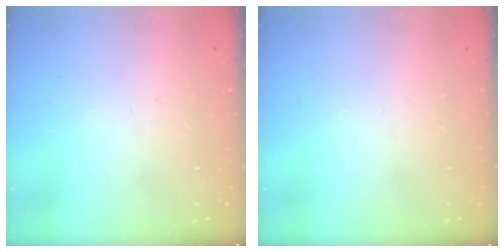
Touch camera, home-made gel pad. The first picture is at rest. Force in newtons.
{"total": 0.0}